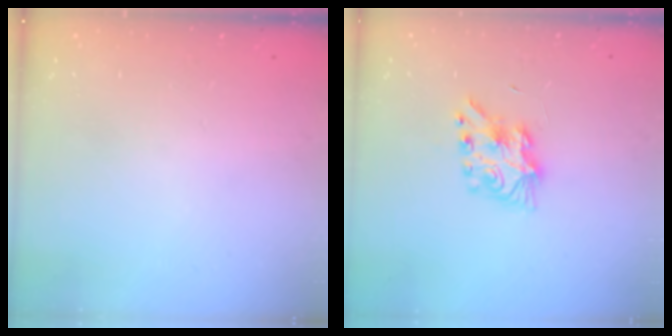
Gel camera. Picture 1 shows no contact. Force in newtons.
{"total": 7.9, "press": 7.9, "slide": 0.7}